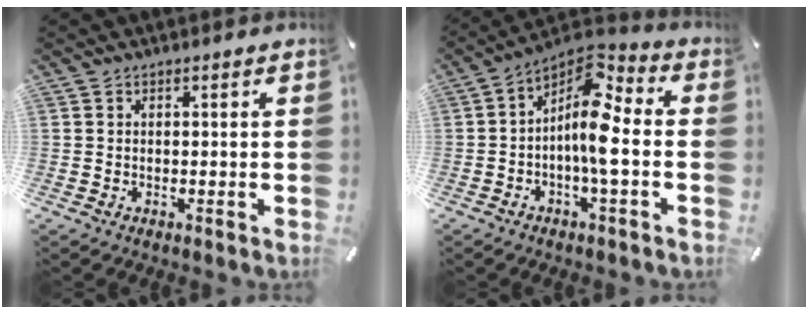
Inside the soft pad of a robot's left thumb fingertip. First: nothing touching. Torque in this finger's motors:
{"motor_torque": [0.23, 0.01, 0.78, 0.78, 0.19]}